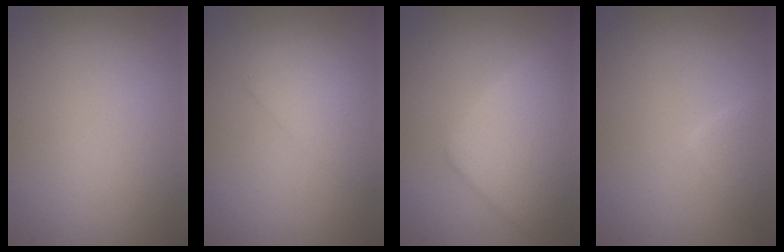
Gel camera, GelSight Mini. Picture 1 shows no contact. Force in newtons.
{"total": 2.6, "press": 2.6, "slide": 0.1}
{"total": 4.8, "press": 4.8, "slide": 0.3}
{"total": 1.7, "press": 1.7, "slide": 0.1}